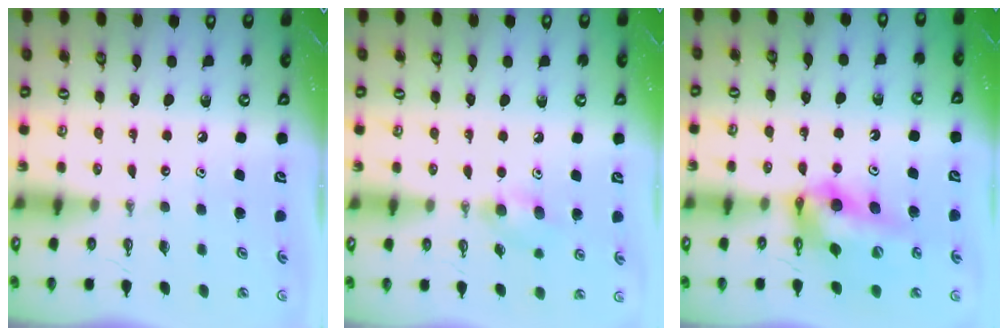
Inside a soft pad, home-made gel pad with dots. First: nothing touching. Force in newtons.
{"total": 7.4, "press": 7.2, "slide": 1.4}
{"total": 14.2, "press": 14.1, "slide": 1.6}